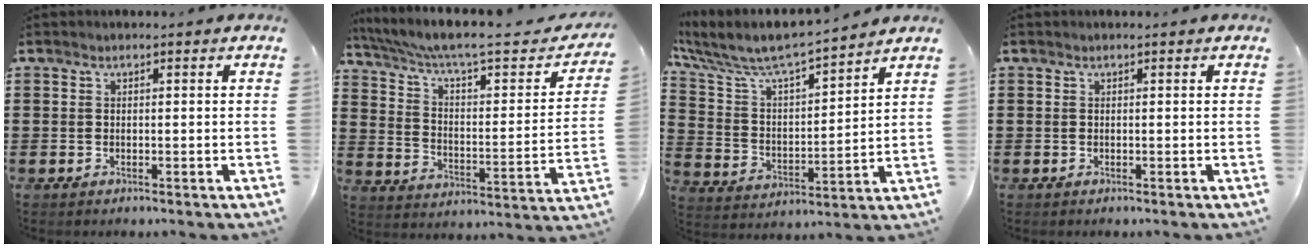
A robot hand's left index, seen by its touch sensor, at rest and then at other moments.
{"total": 6.9, "force": [5.1, 0.9, 4.5], "torque": [-0.109, -0.040, 0.079]}
{"total": 6.9, "force": [6.4, 0.7, 2.5], "torque": [-0.083, -0.052, 0.104]}
{"total": 0.0}